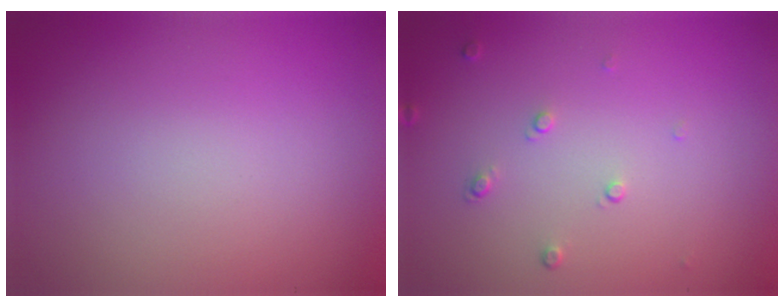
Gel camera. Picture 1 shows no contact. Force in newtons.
{"total": 0.9, "press": 0.6, "slide": 0.7}